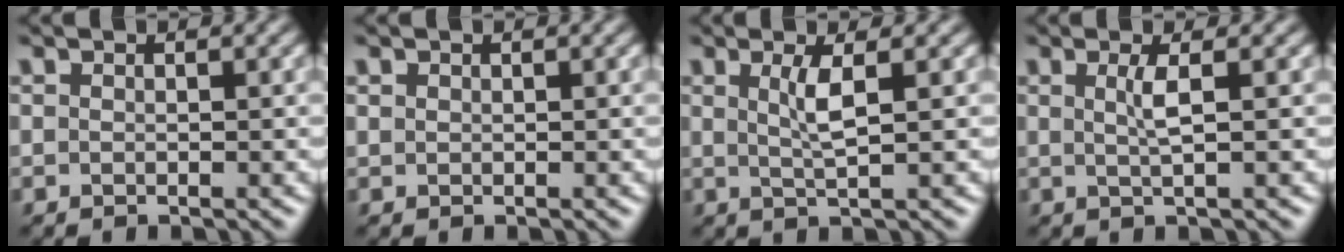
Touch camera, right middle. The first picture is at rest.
{"total": 0.0}
{"total": 2.5, "force": [0.6, 0.5, 2.4], "torque": [-0.047, -0.002, 0.012]}
{"total": 1.9, "force": [0.4, 0.4, 1.9], "torque": [-0.037, 0.000, 0.004]}